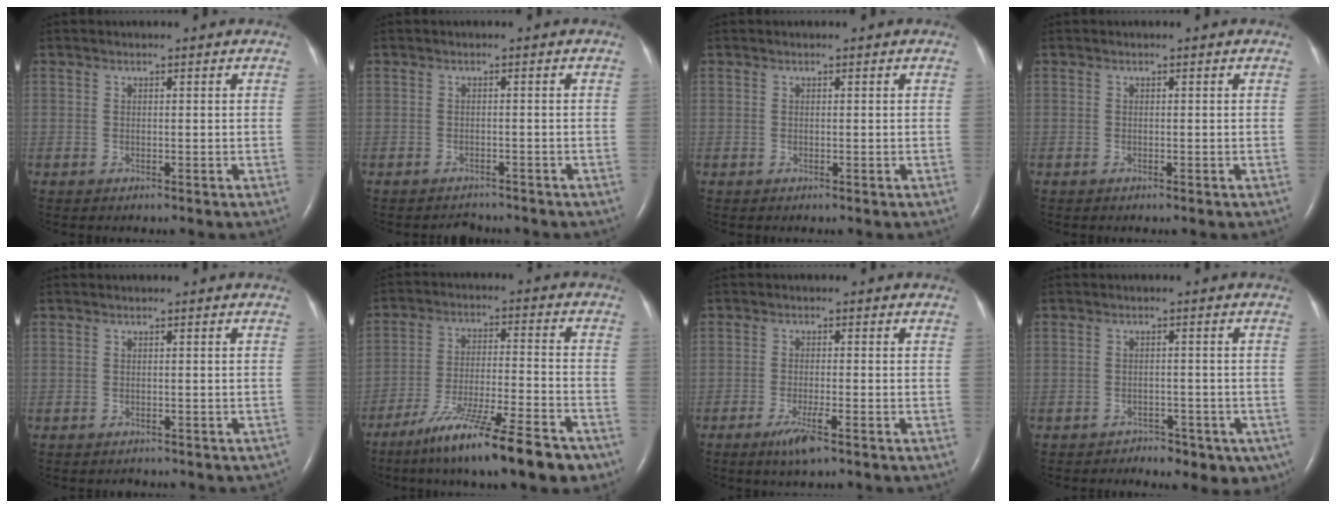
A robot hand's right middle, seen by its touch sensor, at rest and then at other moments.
{"total": 2.3, "force": [-2.2, 0.8, 0.1], "torque": [-0.006, -0.004, -0.028]}
{"total": 0.0}
{"total": 0.0}
{"total": 3.4, "force": [-3.0, 1.3, 1.0], "torque": [-0.011, -0.003, -0.029]}
{"total": 16.7, "force": [-12.2, 1.4, 11.4], "torque": [-0.172, -0.030, -0.202]}
{"total": 3.9, "force": [-2.4, 0.2, 3.1], "torque": [-0.065, -0.009, -0.045]}
{"total": 6.4, "force": [-4.3, 4.1, 2.3], "torque": [-0.018, 0.016, -0.054]}